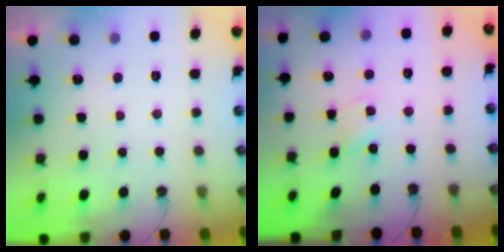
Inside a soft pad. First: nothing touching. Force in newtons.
{"total": 1.9, "press": 1.9, "slide": 0.2}